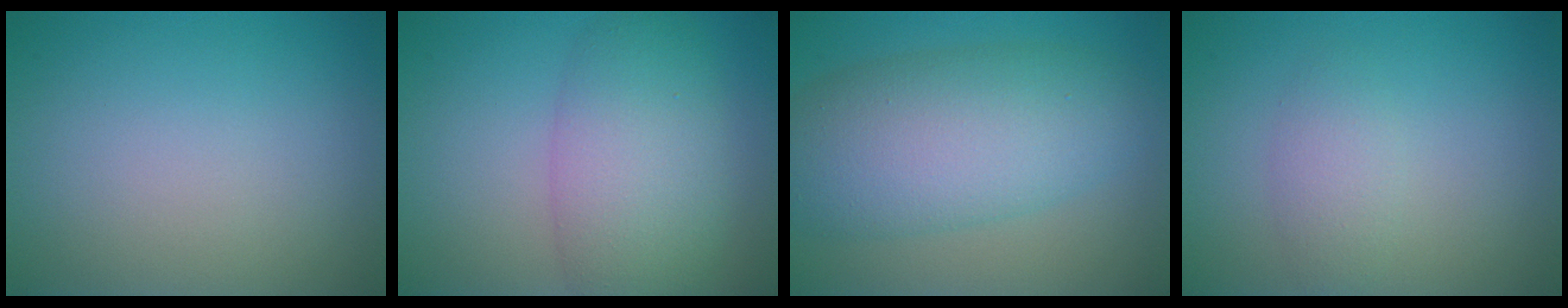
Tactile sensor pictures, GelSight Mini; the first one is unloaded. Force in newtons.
{"total": 6.7, "press": 6.6, "slide": 0.6}
{"total": 8.7, "press": 8.7, "slide": 0.4}
{"total": 1.9, "press": 1.9, "slide": 0.1}